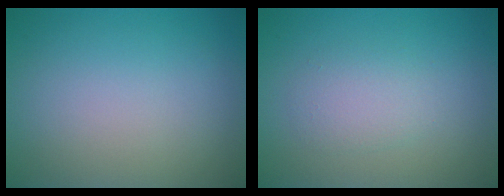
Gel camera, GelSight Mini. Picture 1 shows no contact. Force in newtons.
{"total": 2.0, "press": 2.0, "slide": 0.0}